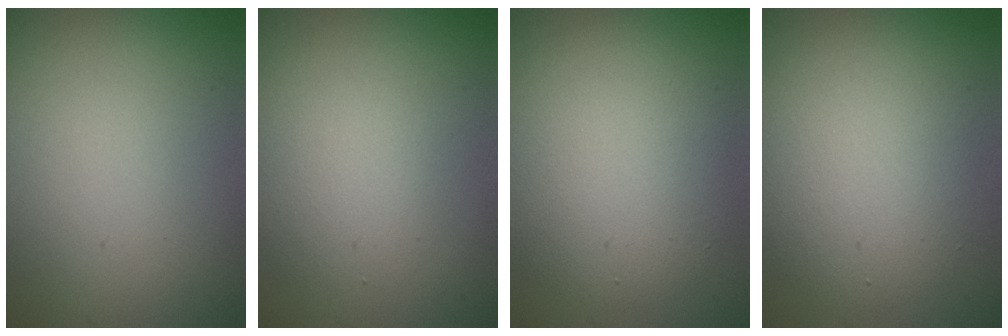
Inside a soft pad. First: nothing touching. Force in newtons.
{"total": 4.0, "press": 4.0, "slide": 0.2}
{"total": 6.6, "press": 6.6, "slide": 0.5}
{"total": 5.7, "press": 5.7, "slide": 0.1}